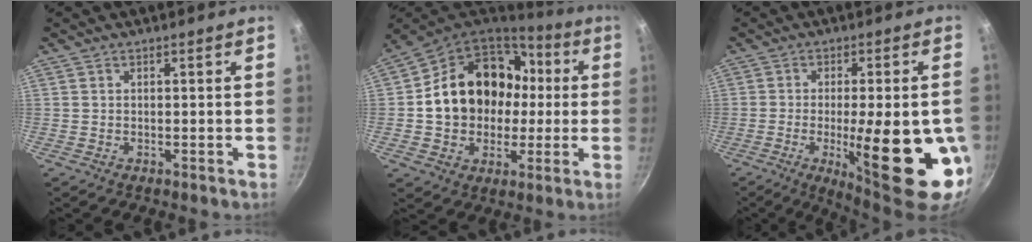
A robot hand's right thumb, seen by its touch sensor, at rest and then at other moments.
{"total": 22.1, "force": [1.8, 17.6, 13.3], "torque": [-0.204, 0.047, 0.035]}
{"total": 20.0, "force": [-4.8, 5.0, 18.8], "torque": [-0.249, -0.002, -0.059]}